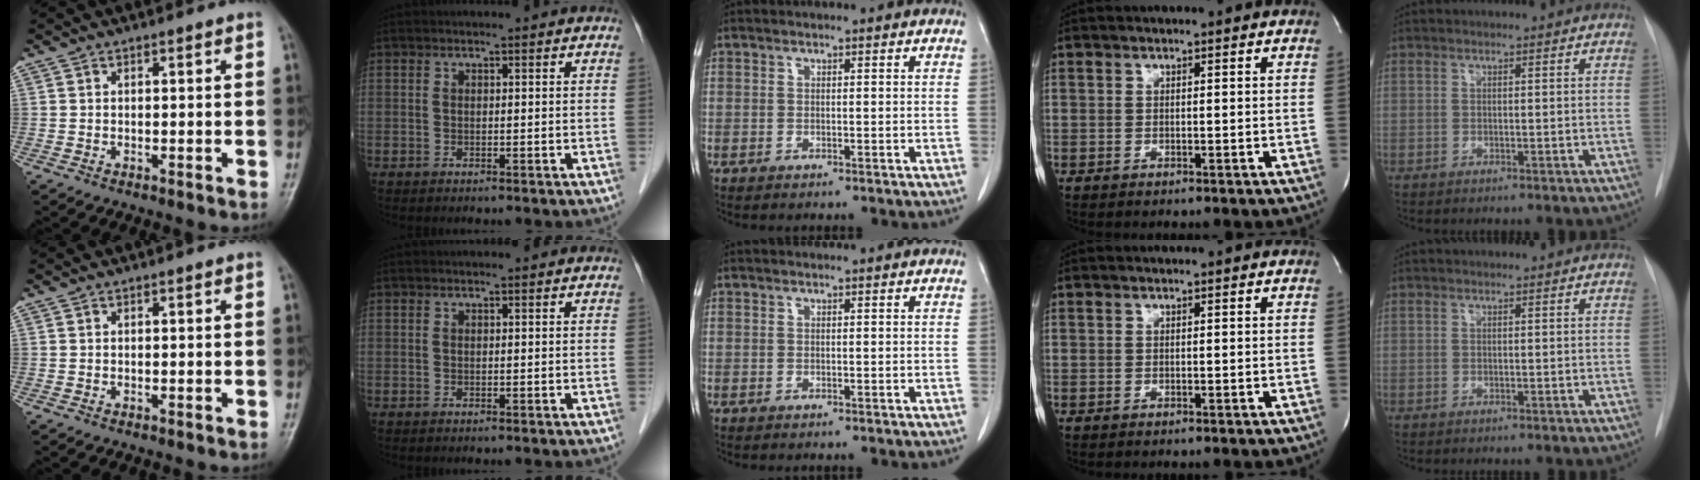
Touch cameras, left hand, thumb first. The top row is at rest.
{}